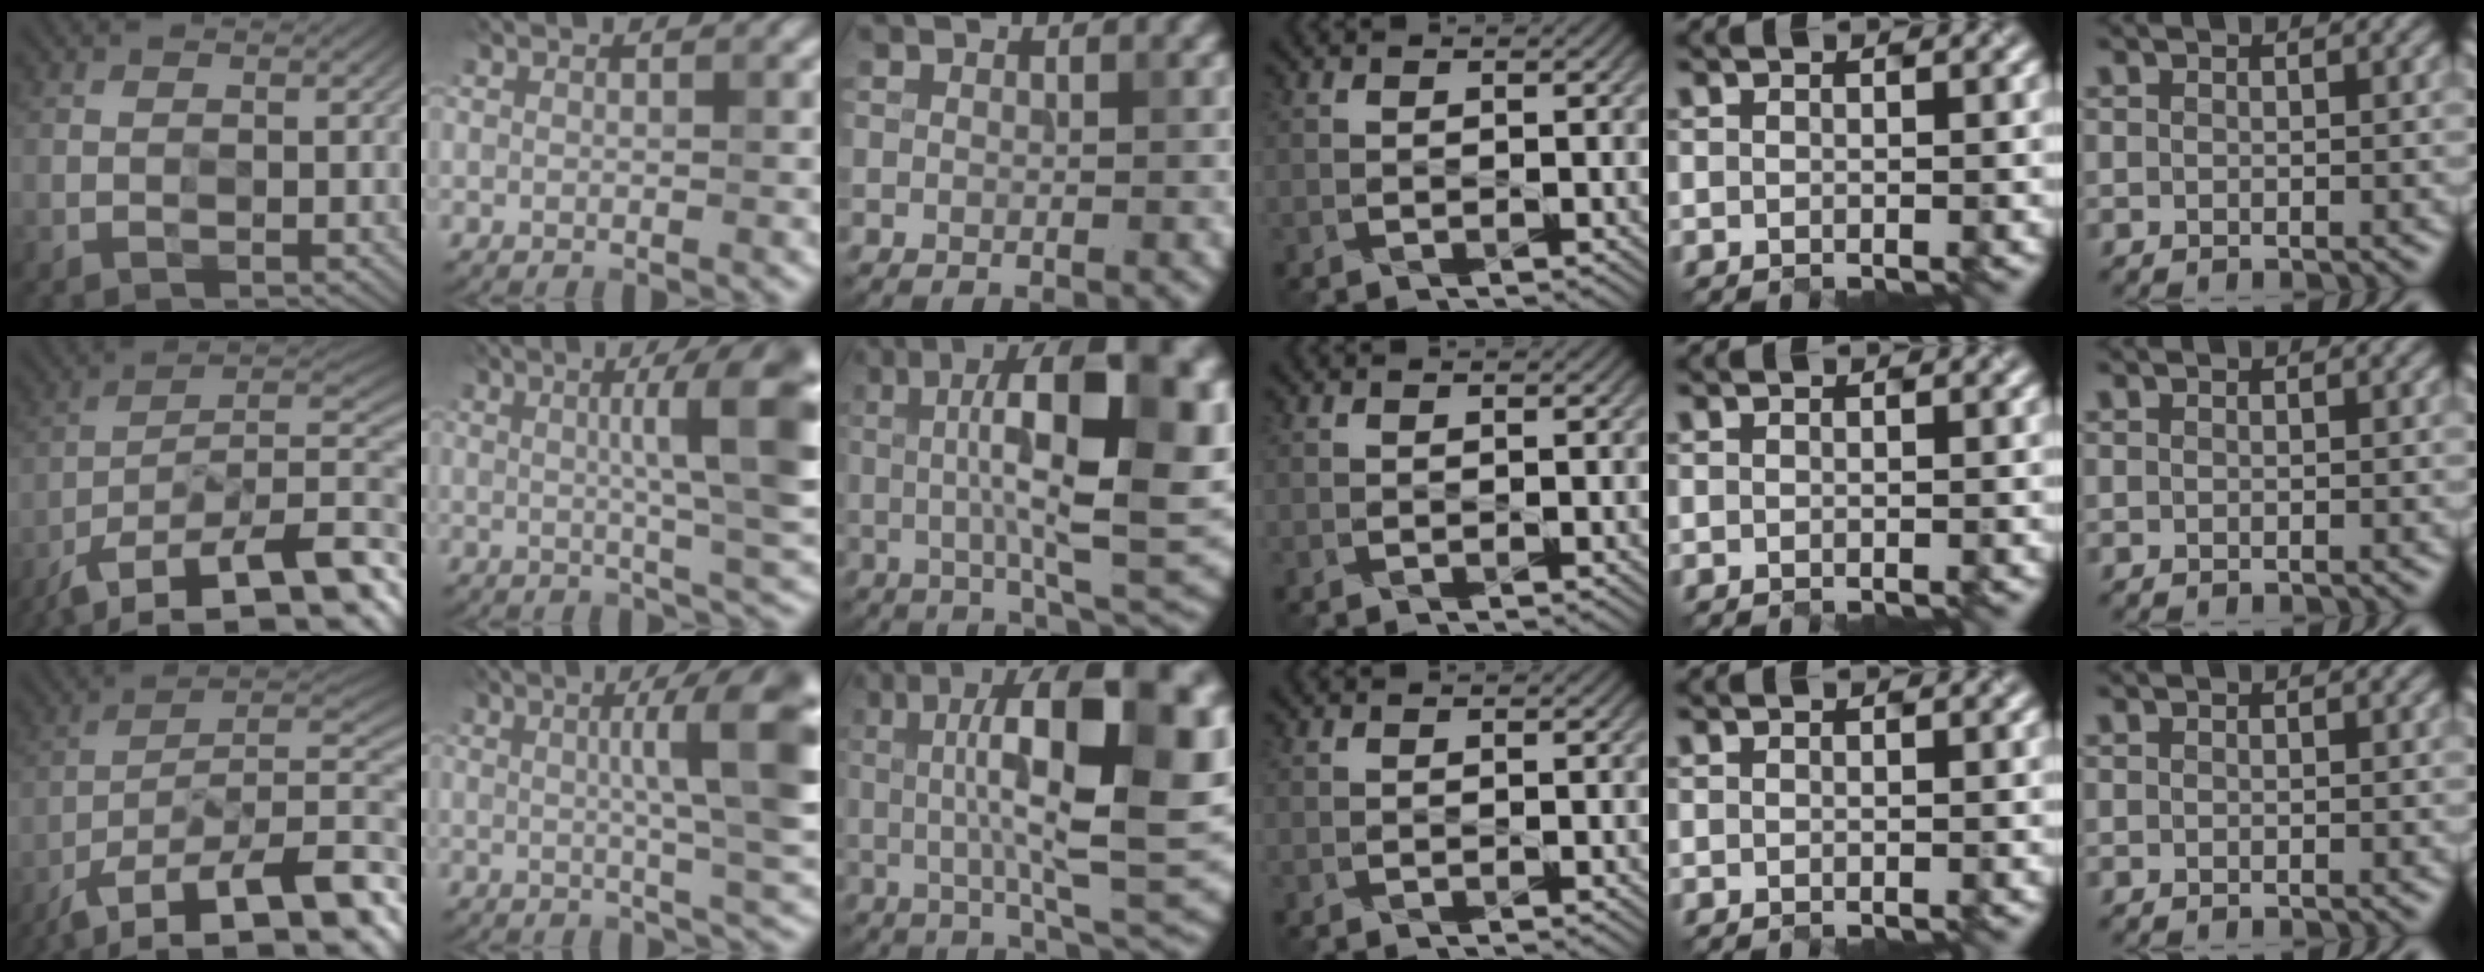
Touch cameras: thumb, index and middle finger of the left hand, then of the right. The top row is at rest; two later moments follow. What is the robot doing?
{"motion": "open", "object": "glasses case"}